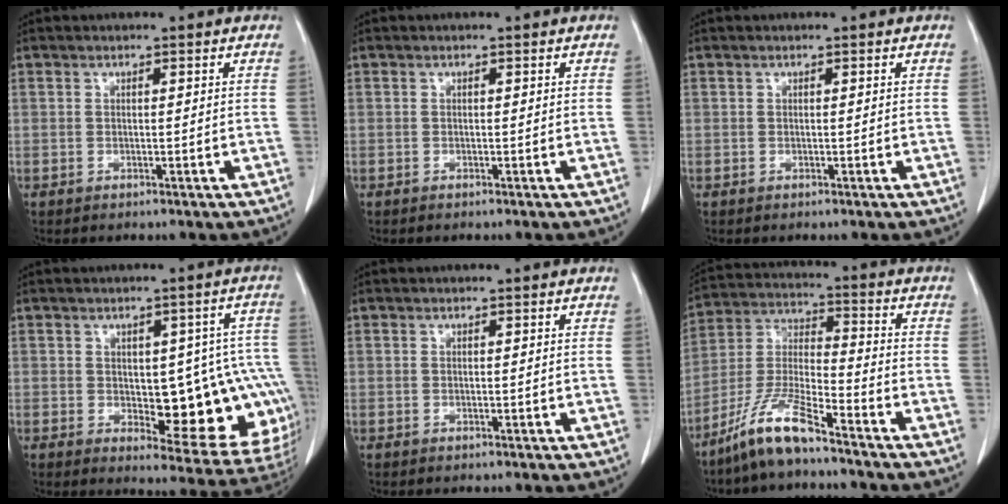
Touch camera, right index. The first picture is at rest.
{"total": 0.0}
{"total": 0.0}
{"total": 15.4, "force": [-1.5, 6.0, 14.1], "torque": [-0.115, 0.020, 0.002]}
{"total": 0.0}
{"total": 9.9, "force": [-7.5, 0.9, 6.4], "torque": [-0.141, -0.014, -0.153]}